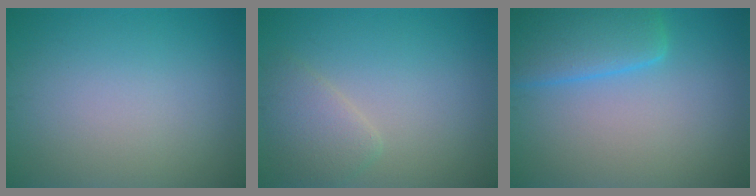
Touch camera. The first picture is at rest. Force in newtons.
{"total": 2.5, "press": 2.5, "slide": 0.1}
{"total": 5.4, "press": 5.4, "slide": 0.3}